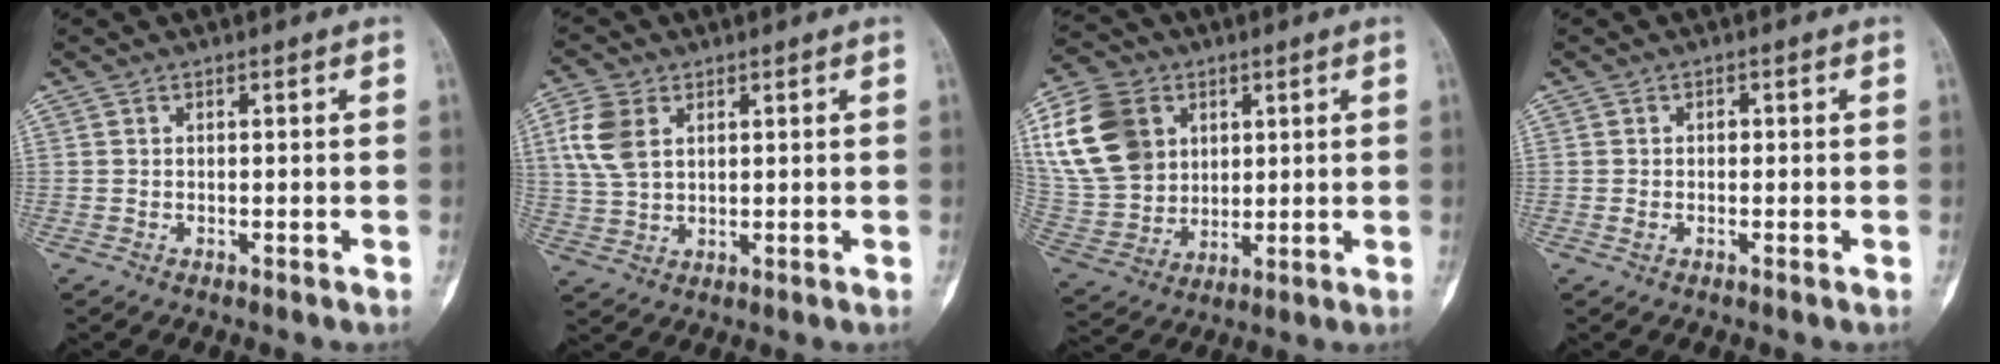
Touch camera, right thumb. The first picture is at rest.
{"total": 8.0, "force": [2.7, 5.3, 5.4], "torque": [-0.115, -0.001, 0.059]}
{"total": 17.8, "force": [5.8, 13.8, 9.6], "torque": [-0.181, -0.001, 0.117]}
{"total": 1.4, "force": [-0.2, 0.9, 1.0], "torque": [-0.015, 0.005, -0.005]}